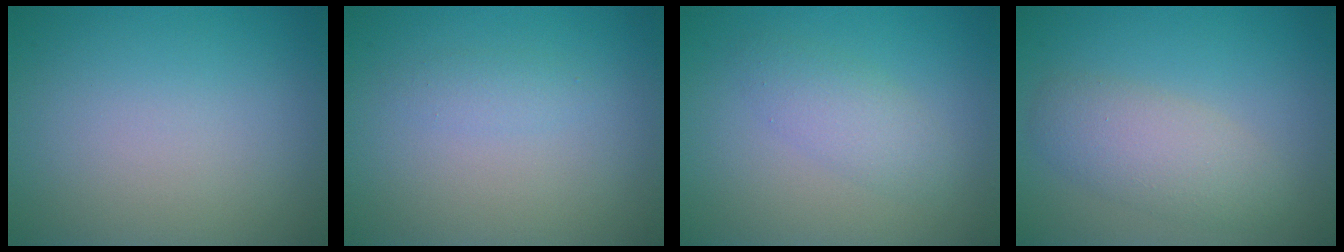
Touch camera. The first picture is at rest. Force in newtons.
{"total": 0.9, "press": 0.9, "slide": 0.0}
{"total": 2.3, "press": 2.3, "slide": 0.2}
{"total": 3.6, "press": 3.6, "slide": 0.4}